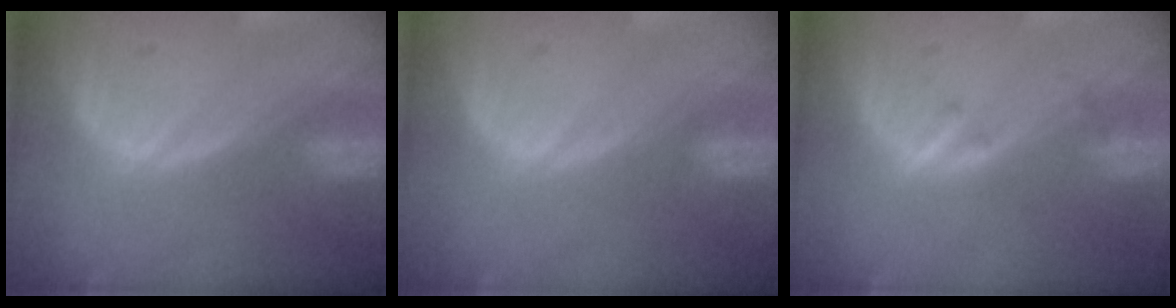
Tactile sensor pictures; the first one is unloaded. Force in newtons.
{"total": 0.6, "press": 0.6, "slide": 0.2}
{"total": 1.4, "press": 1.4, "slide": 0.2}